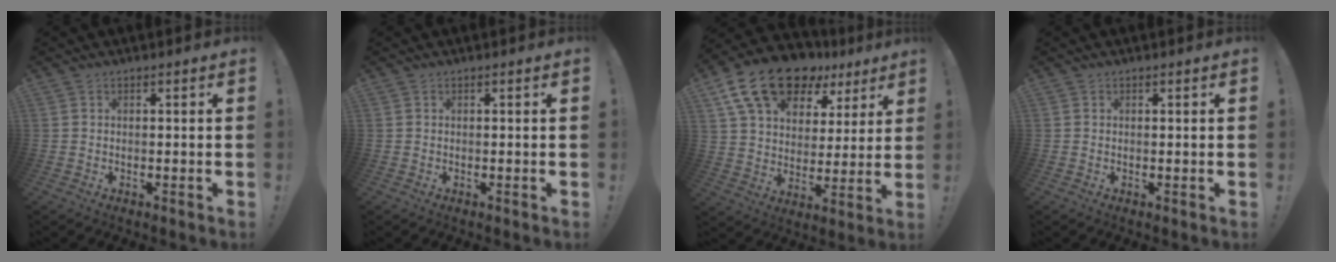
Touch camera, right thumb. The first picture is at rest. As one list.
[{"total": 0.0}, {"total": 19.3, "force": [12.4, 10.6, 10.4], "torque": [-0.174, -0.073, 0.223]}, {"total": 0.0}]